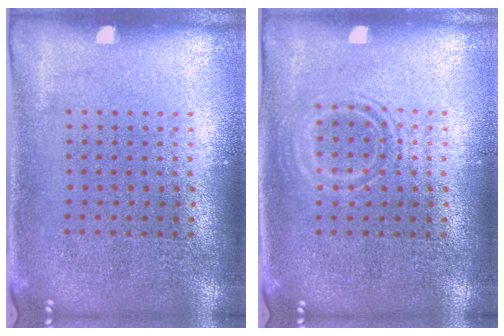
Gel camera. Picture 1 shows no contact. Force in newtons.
{"total": 1.0, "press": 1.0, "slide": 0.2}